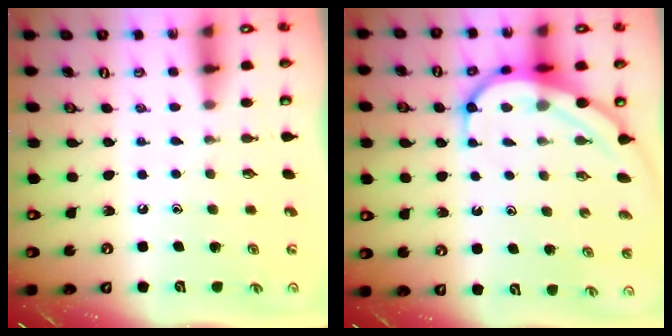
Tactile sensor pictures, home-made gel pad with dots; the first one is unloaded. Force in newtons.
{"total": 8.4, "press": 8.3, "slide": 0.7}